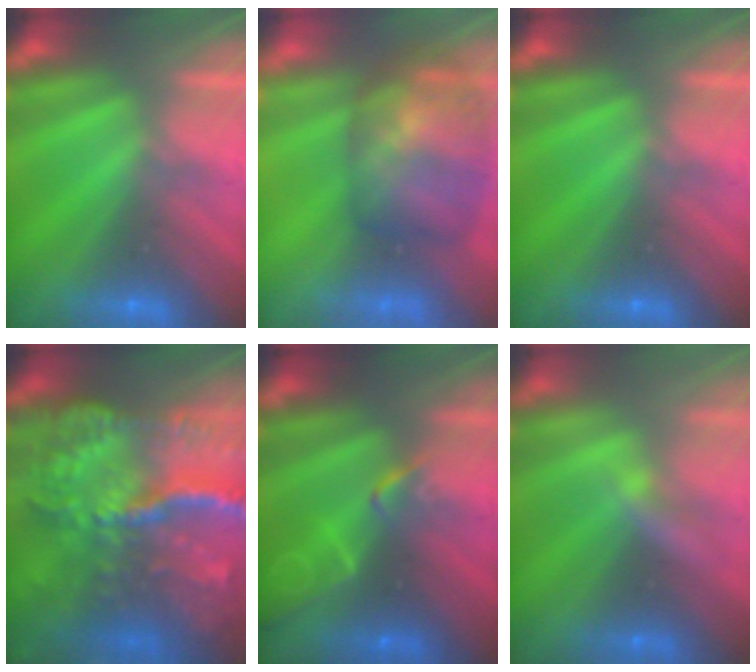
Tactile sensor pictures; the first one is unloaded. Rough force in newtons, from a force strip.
{"total": 7.3}
{"total": 0.0}
{"total": 7.6}
{"total": 2.1}
{"total": 2.2}